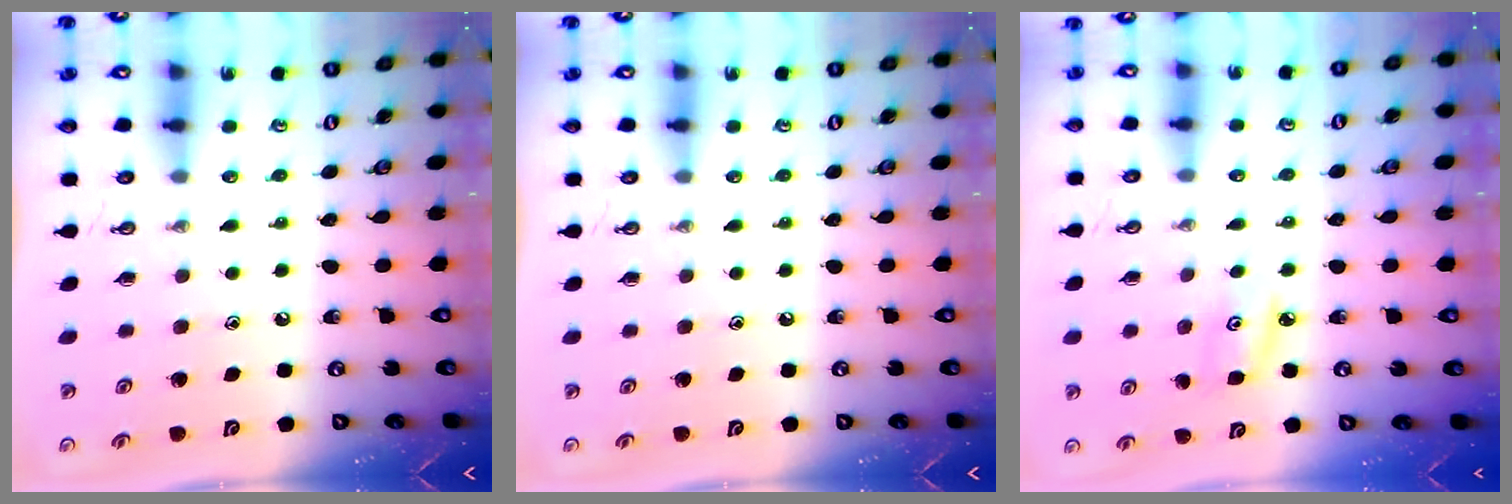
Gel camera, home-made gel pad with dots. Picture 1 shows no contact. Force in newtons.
{"total": 0.0}
{"total": 5.2, "press": 5.2, "slide": 0.5}